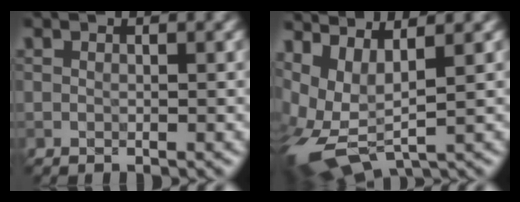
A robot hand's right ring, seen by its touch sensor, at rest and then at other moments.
{"total": 7.6, "force": [1.1, 3.6, 6.6], "torque": [-0.153, -0.007, 0.038]}